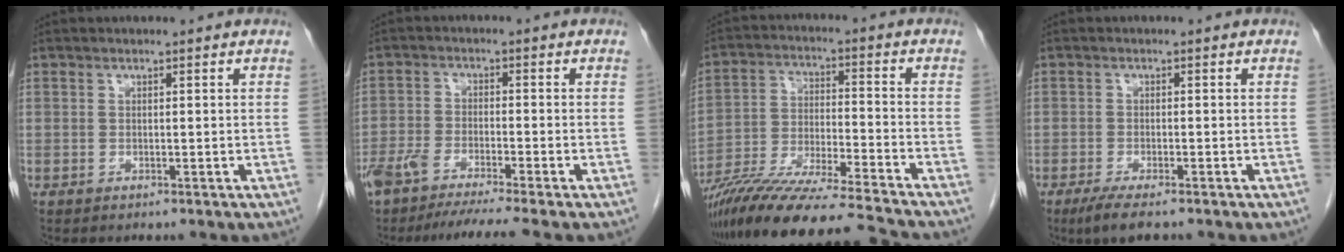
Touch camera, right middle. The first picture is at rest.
{"total": 9.2, "force": [-7.9, -0.7, 4.5], "torque": [-0.070, -0.019, -0.132]}
{"total": 19.1, "force": [-16.9, -0.7, 8.9], "torque": [-0.181, -0.035, -0.294]}
{"total": 4.4, "force": [-3.2, 0.8, 2.9], "torque": [-0.051, -0.010, -0.051]}